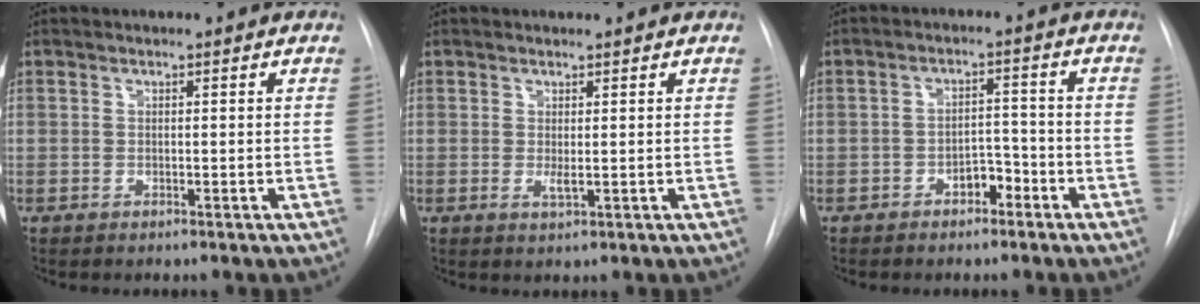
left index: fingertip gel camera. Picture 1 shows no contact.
{"total": 1.3, "force": [0.3, 0.1, 1.2], "torque": [-0.027, -0.002, 0.009]}
{"total": 3.5, "force": [-2.2, 1.8, 2.0], "torque": [-0.024, 0.009, -0.034]}